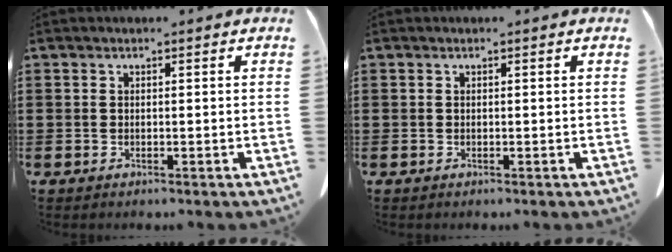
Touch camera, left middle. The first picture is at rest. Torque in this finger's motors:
{"motor_torque": [0.01, -0.01, 0.01, 0.00]}